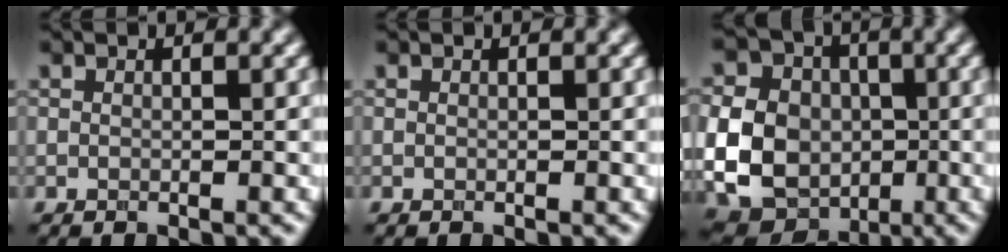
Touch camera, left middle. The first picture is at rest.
{"total": 0.0}
{"total": 11.9, "force": [-1.5, 10.3, 5.9], "torque": [-0.118, -0.014, -0.044]}